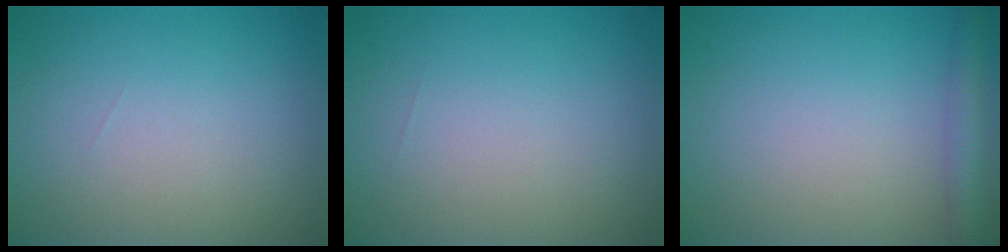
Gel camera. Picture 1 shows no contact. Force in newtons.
{"total": 0.0}
{"total": 2.7, "press": 2.7, "slide": 0.2}